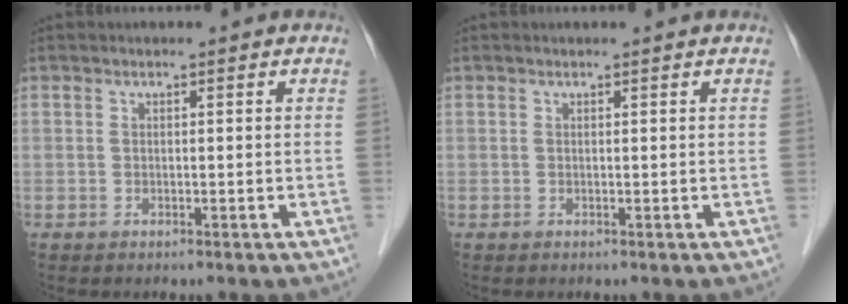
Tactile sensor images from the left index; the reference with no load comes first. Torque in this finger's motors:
{"motor_torque": [0.14, -0.14, 0.00, 0.00]}